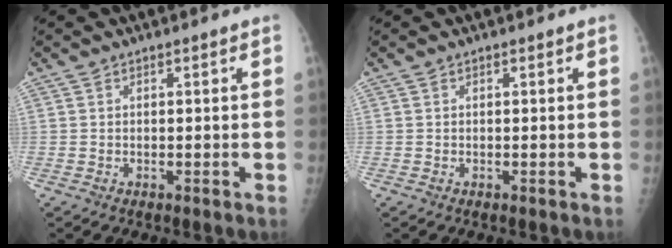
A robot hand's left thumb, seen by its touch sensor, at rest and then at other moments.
{"total": 0.0}